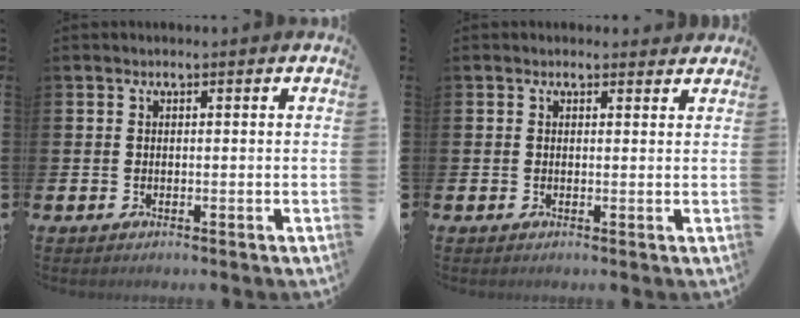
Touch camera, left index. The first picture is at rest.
{"total": 1.4, "force": [1.3, 0.5, 0.0], "torque": [0.006, -0.002, 0.023]}